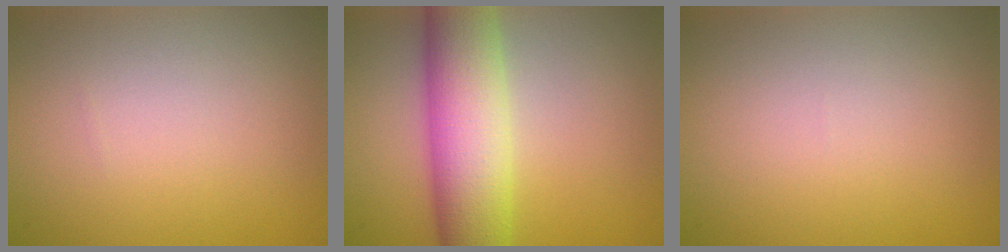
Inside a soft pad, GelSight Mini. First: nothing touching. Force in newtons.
{"total": 9.0, "press": 9.0, "slide": 0.2}
{"total": 0.0}